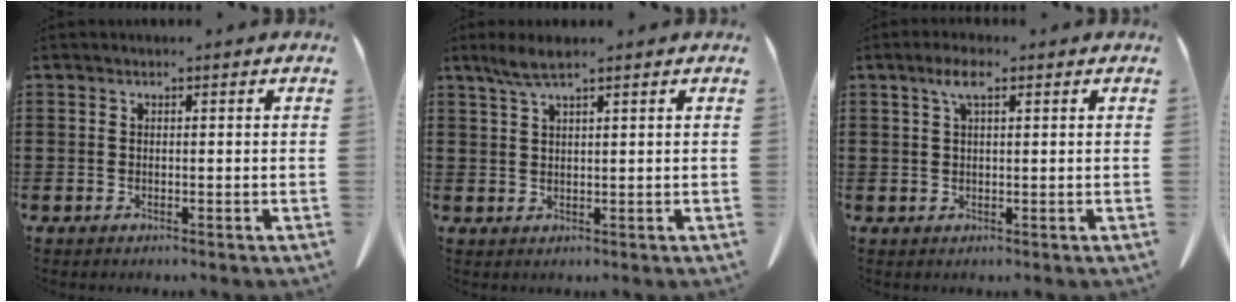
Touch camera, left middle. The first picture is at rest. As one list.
[{"total": 3.5, "force": [2.3, 0.6, 2.6], "torque": [-0.056, 0.003, 0.042]}, {"total": 3.6, "force": [1.7, 1.0, 3.1], "torque": [-0.065, 0.008, 0.028]}]